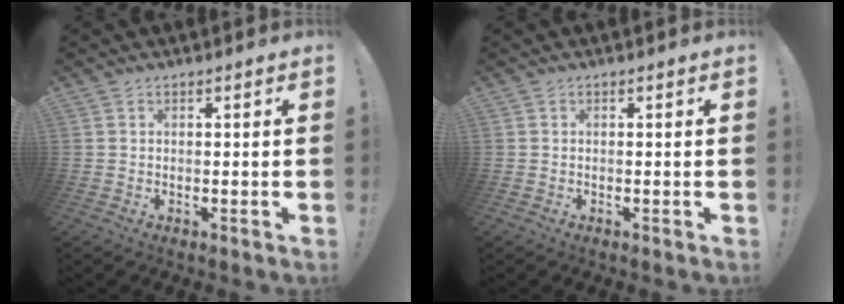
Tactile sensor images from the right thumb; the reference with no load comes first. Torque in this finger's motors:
{"motor_torque": [0.00, 0.00, 0.01, 0.01, 0.00]}